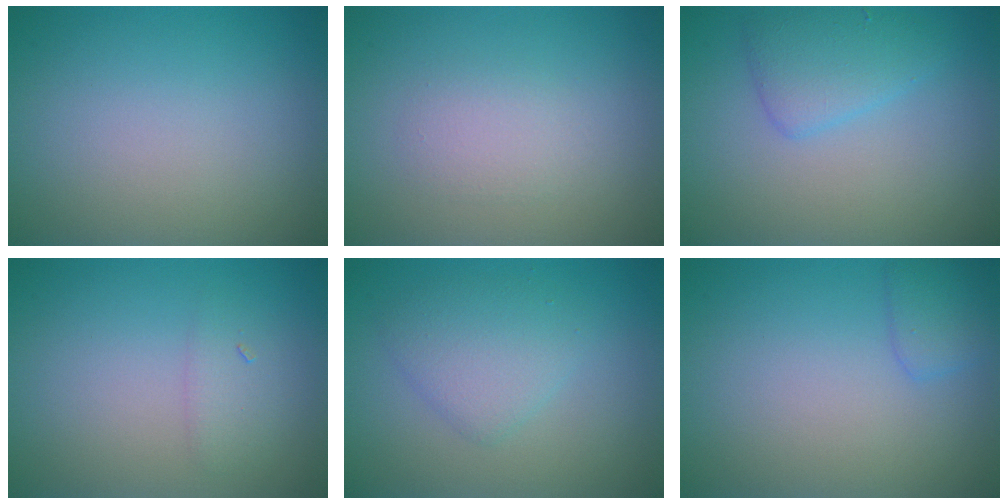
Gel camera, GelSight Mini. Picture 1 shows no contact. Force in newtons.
{"total": 1.7, "press": 1.7, "slide": 0.1}
{"total": 2.8, "press": 2.8, "slide": 0.3}
{"total": 1.3, "press": 1.3, "slide": 0.1}
{"total": 2.9, "press": 2.9, "slide": 0.0}
{"total": 1.6, "press": 1.6, "slide": 0.1}